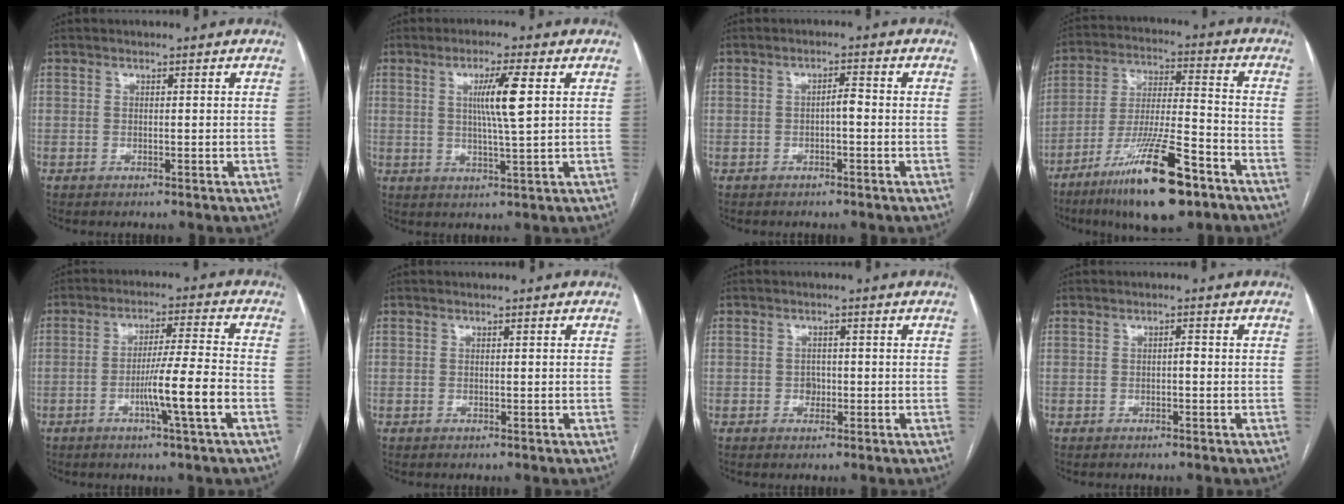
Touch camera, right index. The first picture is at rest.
{"total": 6.6, "force": [1.6, -0.4, 6.4], "torque": [-0.115, -0.003, 0.029]}
{"total": 1.9, "force": [-0.5, 0.5, 1.8], "torque": [-0.026, 0.005, -0.009]}
{"total": 17.2, "force": [-10.7, 2.5, 13.2], "torque": [-0.239, -0.027, -0.186]}
{"total": 8.7, "force": [-3.1, -1.0, 8.1], "torque": [-0.138, -0.003, -0.055]}
{"total": 0.0}
{"total": 1.5, "force": [-0.4, 1.3, 0.8], "torque": [-0.009, 0.005, -0.004]}
{"total": 0.8, "force": [-0.2, 0.3, 0.8], "torque": [-0.011, 0.003, -0.005]}